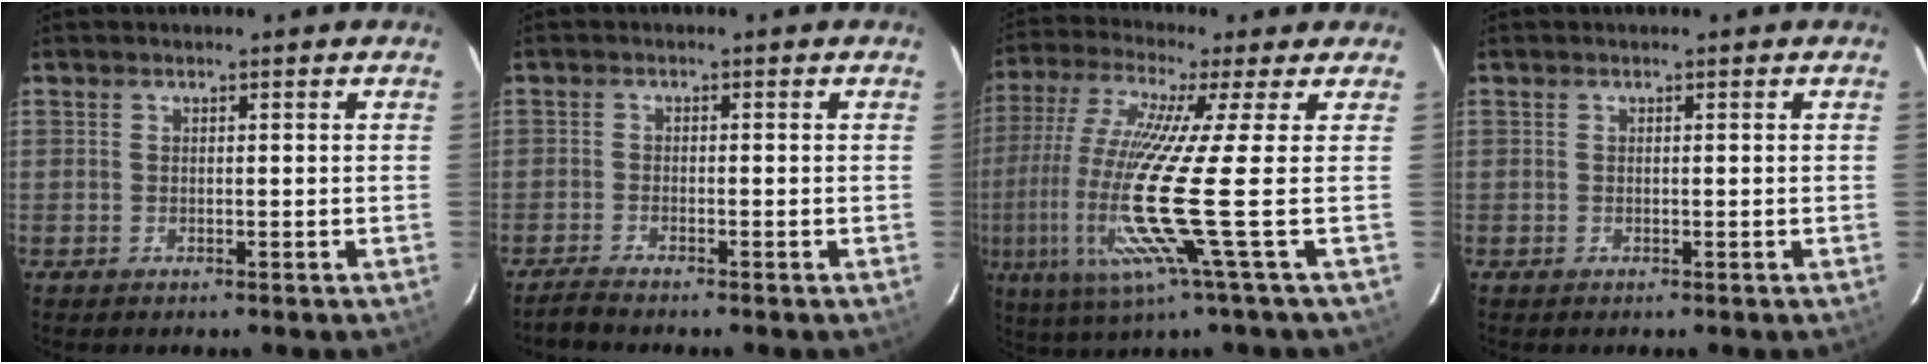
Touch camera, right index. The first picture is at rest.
{"total": 2.4, "force": [-2.2, 0.0, 0.9], "torque": [-0.031, -0.005, -0.045]}
{"total": 20.0, "force": [-3.7, -2.0, 19.6], "torque": [-0.366, -0.050, -0.075]}
{"total": 0.0}